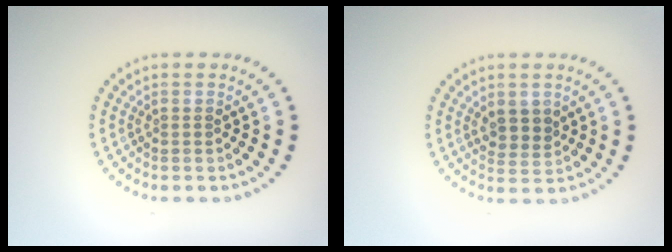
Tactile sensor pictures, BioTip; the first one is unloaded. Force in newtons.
{"total": 2.2, "press": 2.0, "slide": 0.9}